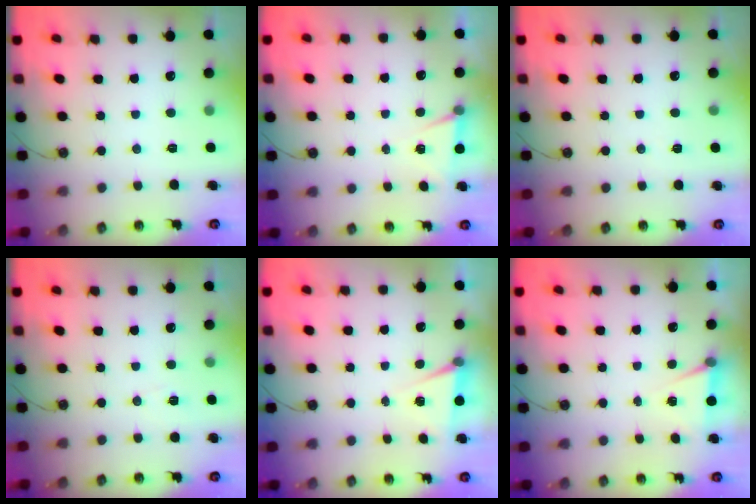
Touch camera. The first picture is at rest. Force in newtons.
{"total": 5.0, "press": 2.2, "slide": 4.5}
{"total": 3.2, "press": 2.7, "slide": 1.7}
{"total": 5.1, "press": 4.9, "slide": 1.3}
{"total": 5.3, "press": 2.5, "slide": 4.6}
{"total": 4.9, "press": 2.1, "slide": 4.5}